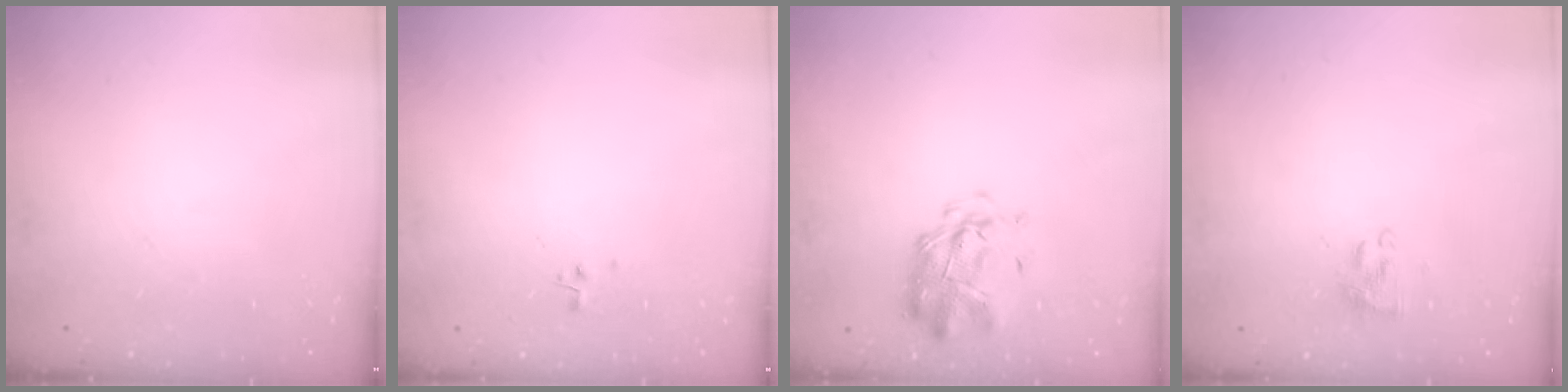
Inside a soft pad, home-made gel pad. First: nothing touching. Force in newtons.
{"total": 1.0, "press": 0.9, "slide": 0.4}
{"total": 3.0, "press": 2.9, "slide": 0.7}
{"total": 1.4, "press": 1.3, "slide": 0.6}